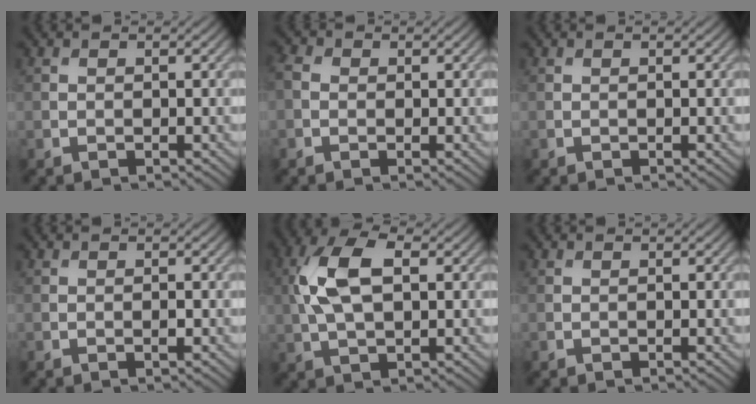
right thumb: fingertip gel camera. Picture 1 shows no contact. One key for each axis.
{"total": 2.1, "fx": -0.2, "fy": 1.7, "fz": 1.1, "tx": -0.027, "ty": 0.002, "tz": -0.010}
{"total": 0.0}
{"total": 0.6, "fx": -0.2, "fy": 0.1, "fz": 0.6, "tx": -0.010, "ty": 0.000, "tz": -0.003}
{"total": 9.0, "fx": 1.5, "fy": 4.5, "fz": 7.7, "tx": -0.179, "ty": 0.018, "tz": 0.020}
{"total": 0.0}